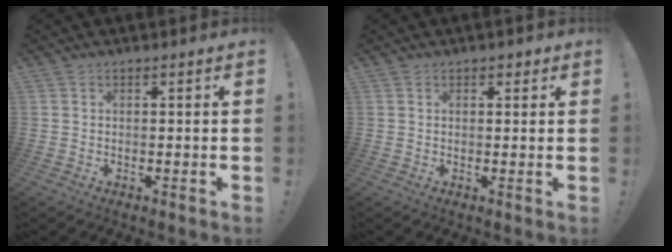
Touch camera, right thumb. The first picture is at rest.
{"total": 1.3, "force": [0.7, 1.0, 0.6], "torque": [0.002, -0.003, 0.010]}